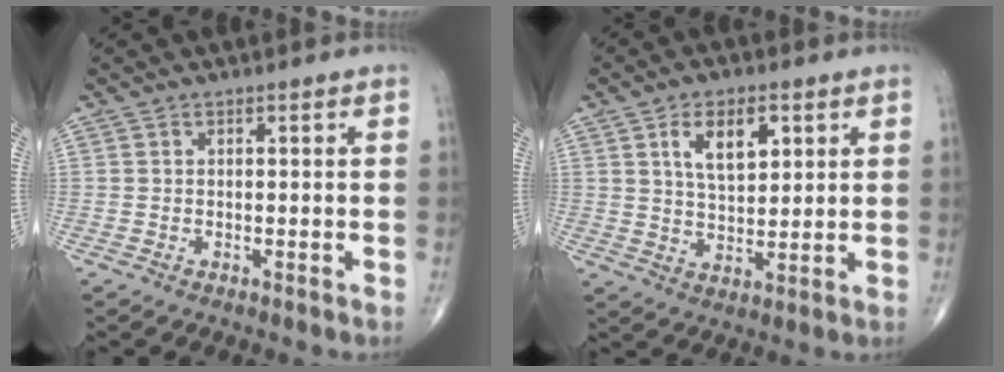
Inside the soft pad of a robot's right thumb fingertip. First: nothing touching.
{"total": 8.8, "force": [3.5, 4.6, 6.6], "torque": [-0.093, -0.016, 0.064]}